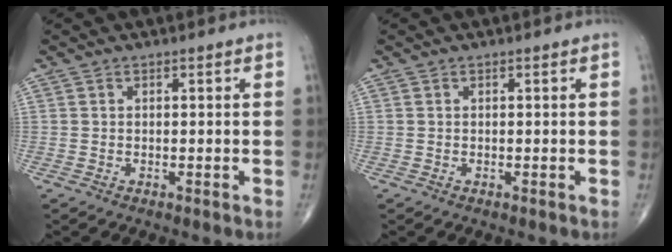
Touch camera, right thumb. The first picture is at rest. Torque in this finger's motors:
{"motor_torque": [0.00, 0.00, 0.00, 0.00, 0.00]}